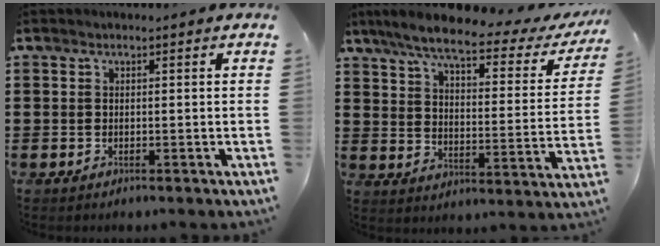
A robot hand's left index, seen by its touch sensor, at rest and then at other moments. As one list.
[{"total": 7.6, "force": [5.9, 0.8, 4.7], "torque": [-0.116, -0.029, 0.099]}]